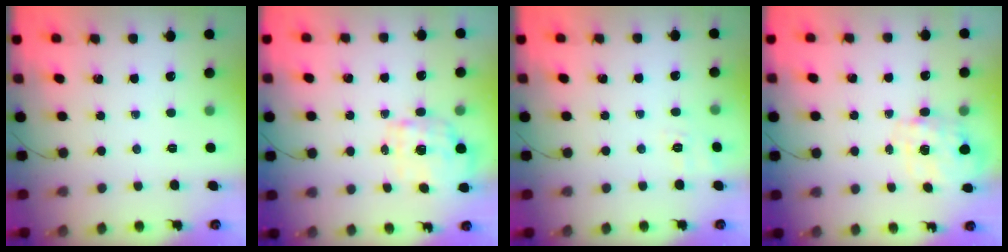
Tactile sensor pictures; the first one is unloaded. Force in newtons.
{"total": 2.0, "press": 1.8, "slide": 1.0}
{"total": 2.4, "press": 1.1, "slide": 2.1}
{"total": 4.0, "press": 3.9, "slide": 0.9}